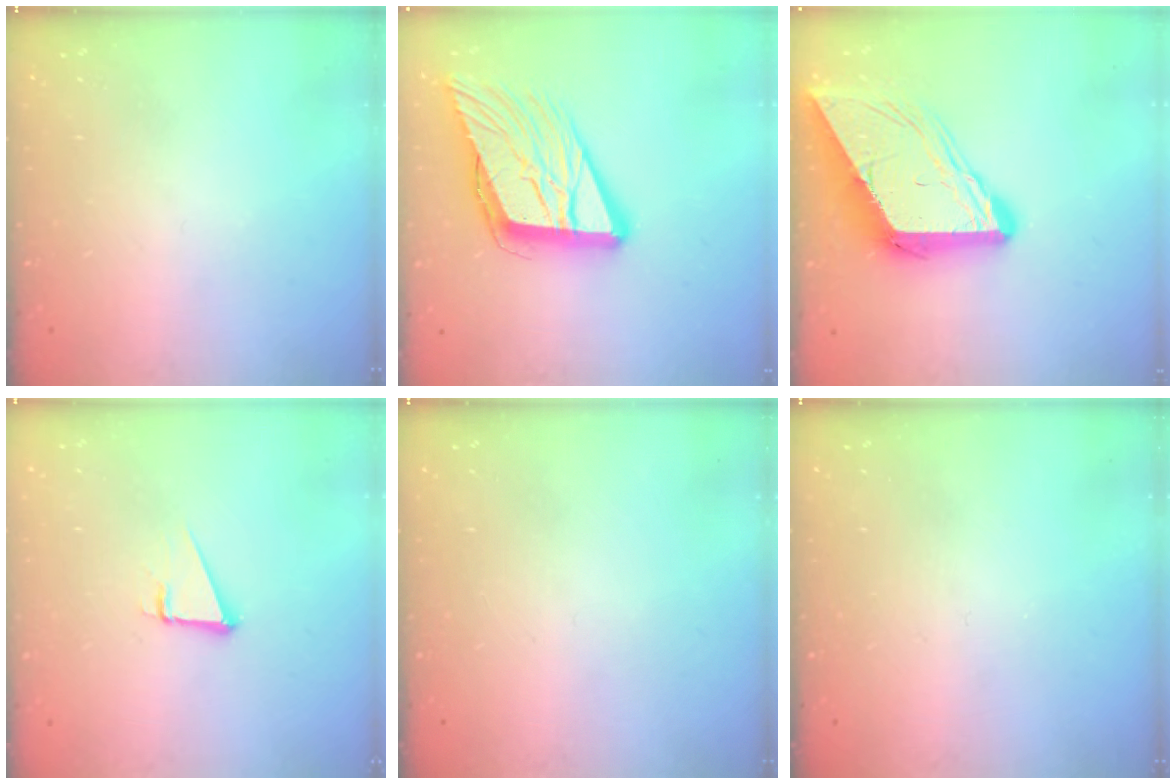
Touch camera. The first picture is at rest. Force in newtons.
{"total": 17.4, "press": 16.8, "slide": 4.4}
{"total": 12.0, "press": 11.9, "slide": 1.2}
{"total": 4.8, "press": 3.6, "slide": 3.1}
{"total": 0.0}
{"total": 0.0}